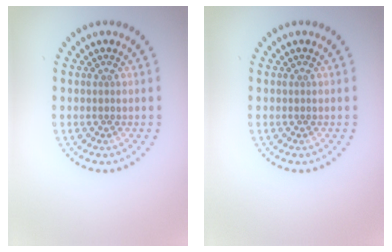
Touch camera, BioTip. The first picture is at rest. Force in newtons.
{"total": 0.0}